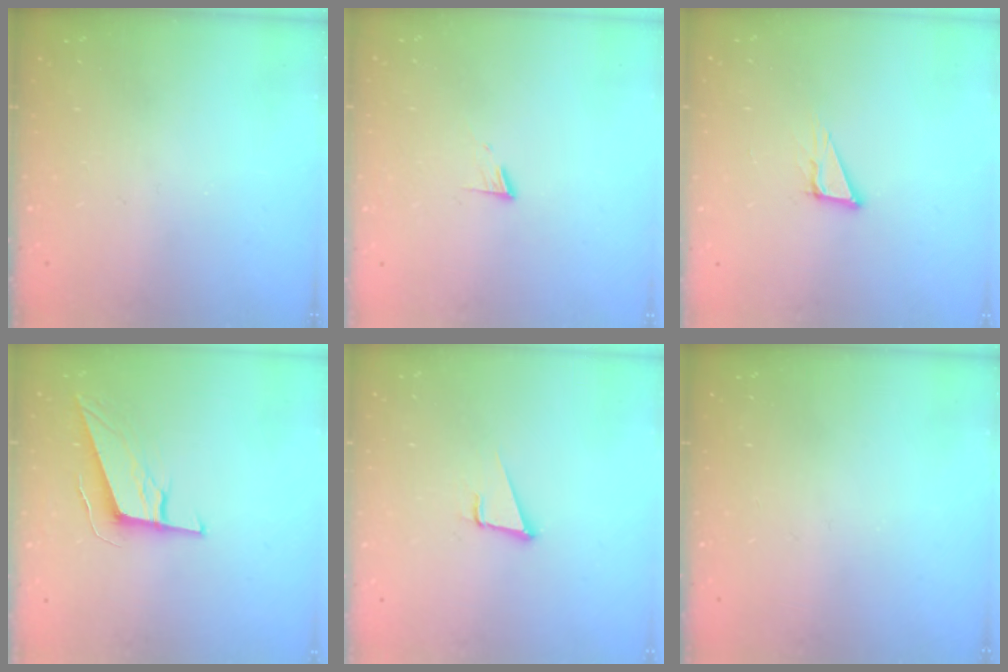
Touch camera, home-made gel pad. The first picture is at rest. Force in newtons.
{"total": 5.1, "press": 5.1, "slide": 0.6}
{"total": 5.1, "press": 5.1, "slide": 0.5}
{"total": 11.2, "press": 11.0, "slide": 2.4}
{"total": 3.7, "press": 2.9, "slide": 2.3}
{"total": 0.0}